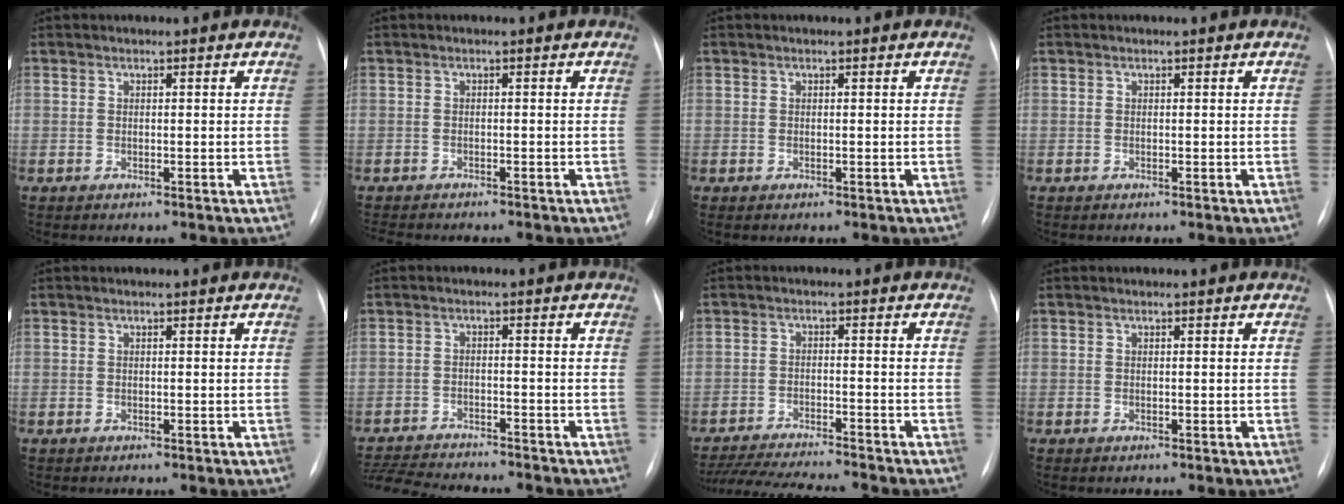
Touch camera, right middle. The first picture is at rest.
{"total": 5.4, "force": [-4.8, 1.0, 2.2], "torque": [-0.032, -0.008, -0.069]}
{"total": 0.0}
{"total": 0.0}
{"total": 0.0}
{"total": 12.8, "force": [-11.9, 1.5, 4.5], "torque": [-0.083, -0.009, -0.174]}
{"total": 11.7, "force": [-10.9, 0.0, 4.2], "torque": [-0.072, -0.010, -0.171]}
{"total": 0.0}